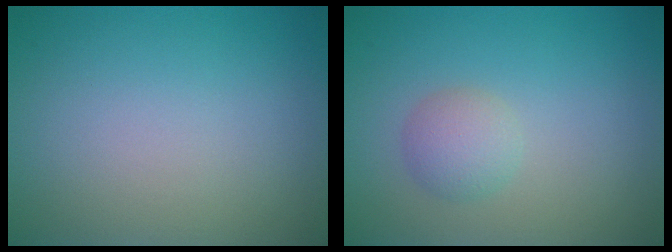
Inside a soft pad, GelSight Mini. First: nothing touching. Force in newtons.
{"total": 2.0, "press": 2.0, "slide": 0.1}